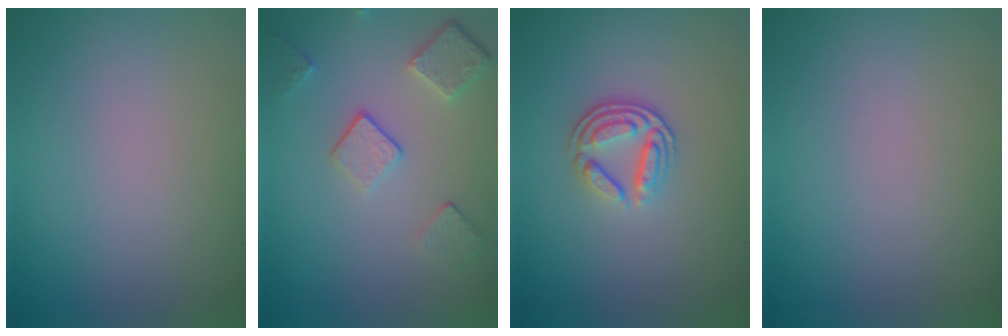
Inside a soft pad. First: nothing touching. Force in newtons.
{"total": 3.6, "press": 2.9, "slide": 2.2}
{"total": 3.5, "press": 2.6, "slide": 2.4}
{"total": 0.0}